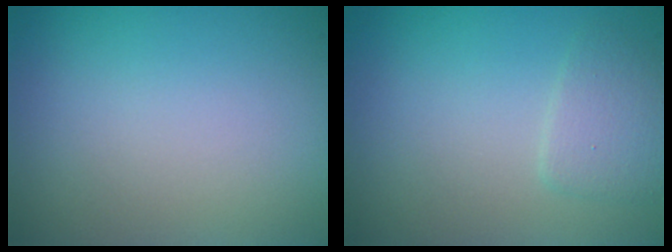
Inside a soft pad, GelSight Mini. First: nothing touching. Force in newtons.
{"total": 1.8, "press": 1.8, "slide": 0.1}